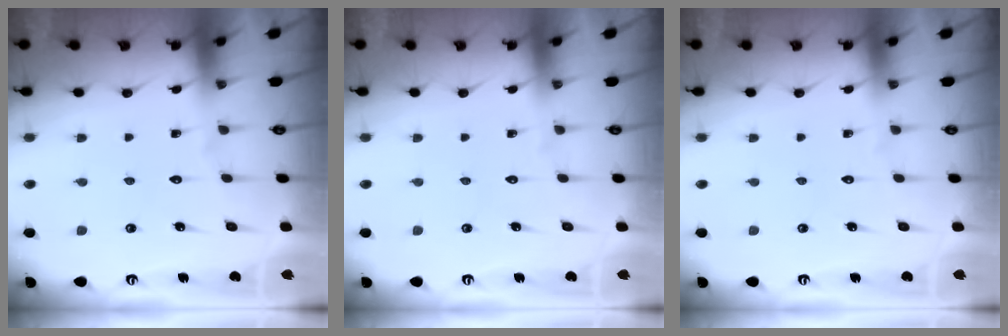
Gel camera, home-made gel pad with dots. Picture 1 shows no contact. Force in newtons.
{"total": 0.0}
{"total": 0.0}